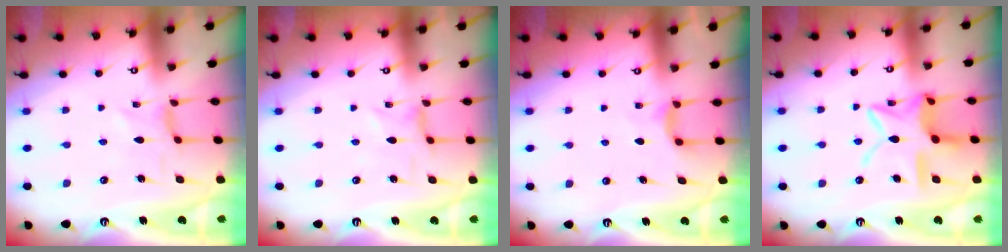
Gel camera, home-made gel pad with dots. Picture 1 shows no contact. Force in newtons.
{"total": 0.0}
{"total": 5.9, "press": 5.9, "slide": 0.8}
{"total": 13.4, "press": 13.3, "slide": 1.2}